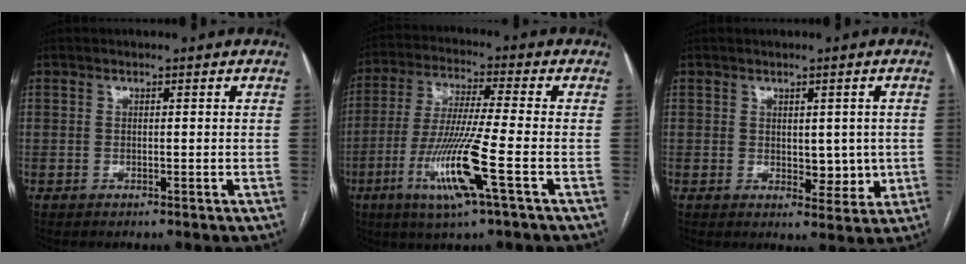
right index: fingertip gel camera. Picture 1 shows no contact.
{"total": 12.6, "force": [-4.9, -0.6, 11.6], "torque": [-0.234, -0.019, -0.093]}
{"total": 4.2, "force": [0.1, 2.5, 3.4], "torque": [-0.036, -0.004, 0.013]}